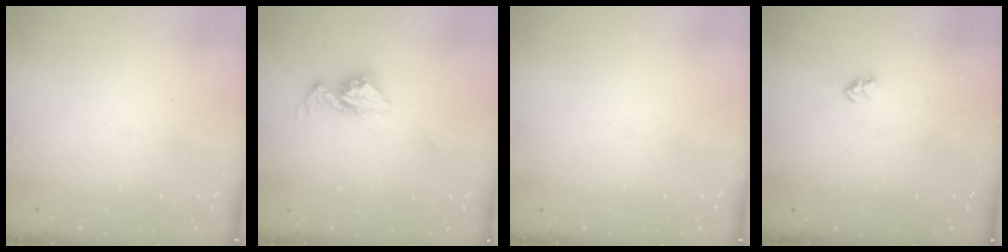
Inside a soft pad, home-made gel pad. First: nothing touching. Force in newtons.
{"total": 12.4, "press": 12.3, "slide": 1.0}
{"total": 0.0}
{"total": 2.7, "press": 2.7, "slide": 0.4}